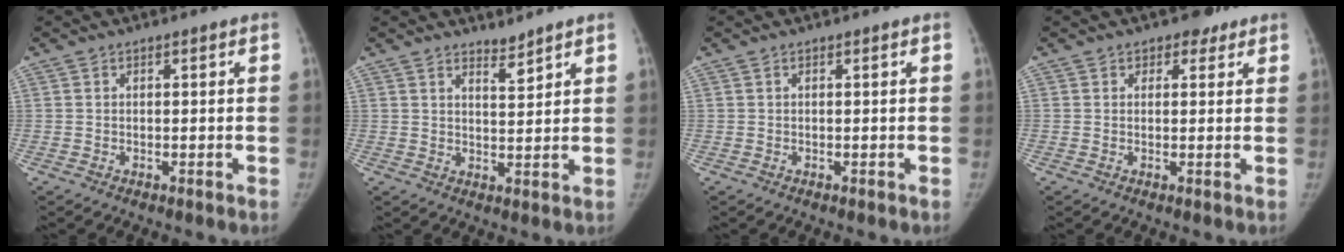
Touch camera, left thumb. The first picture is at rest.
{"total": 2.7, "force": [2.6, 0.3, 0.7], "torque": [-0.005, -0.029, 0.047]}
{"total": 0.0}
{"total": 2.7, "force": [1.8, 1.9, 0.7], "torque": [0.009, -0.006, 0.022]}